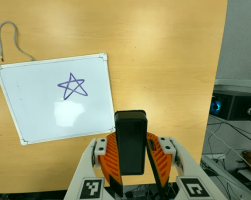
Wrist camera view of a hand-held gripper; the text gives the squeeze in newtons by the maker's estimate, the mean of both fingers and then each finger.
{"total": 8.2, "left": 7.6, "right": 8.8}